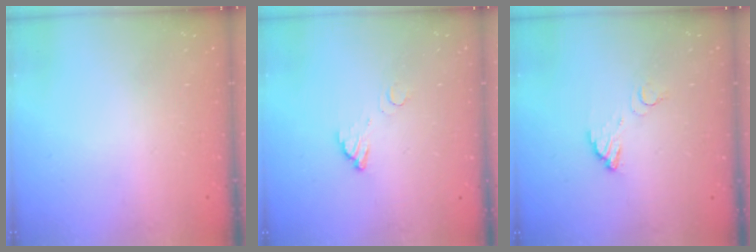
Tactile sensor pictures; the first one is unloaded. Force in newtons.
{"total": 3.5, "press": 3.5, "slide": 0.2}
{"total": 4.0, "press": 4.0, "slide": 0.2}